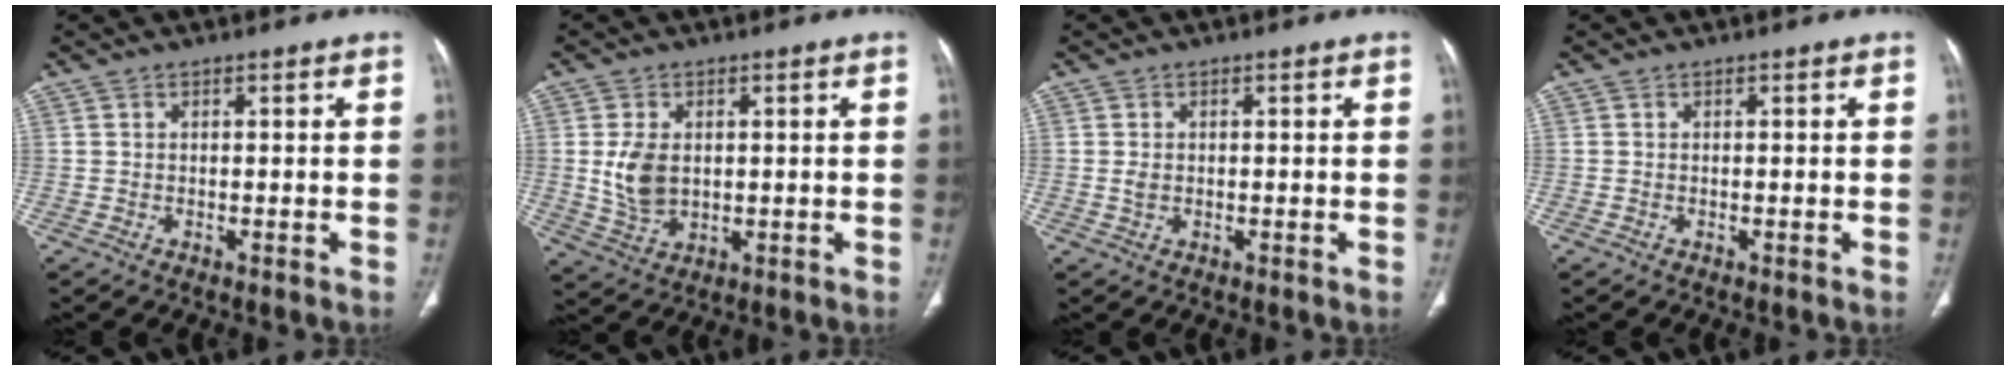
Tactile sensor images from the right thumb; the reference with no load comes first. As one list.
[{"total": 6.7, "force": [0.7, 4.4, 4.9], "torque": [-0.089, -0.006, 0.023]}, {"total": 1.1, "force": [0.0, 0.9, 0.7], "torque": [-0.015, 0.000, 0.001]}, {"total": 0.0}]